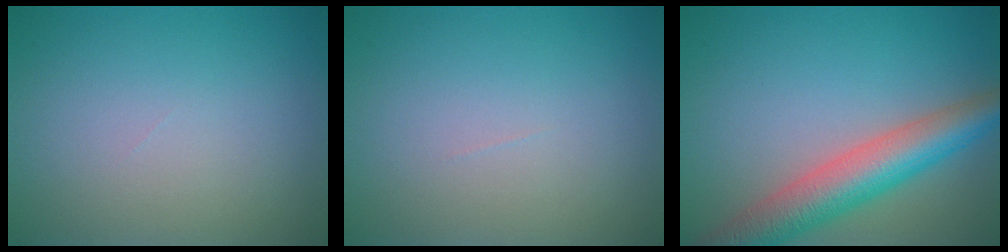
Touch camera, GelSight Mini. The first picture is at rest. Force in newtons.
{"total": 0.0}
{"total": 7.0, "press": 7.0, "slide": 0.4}